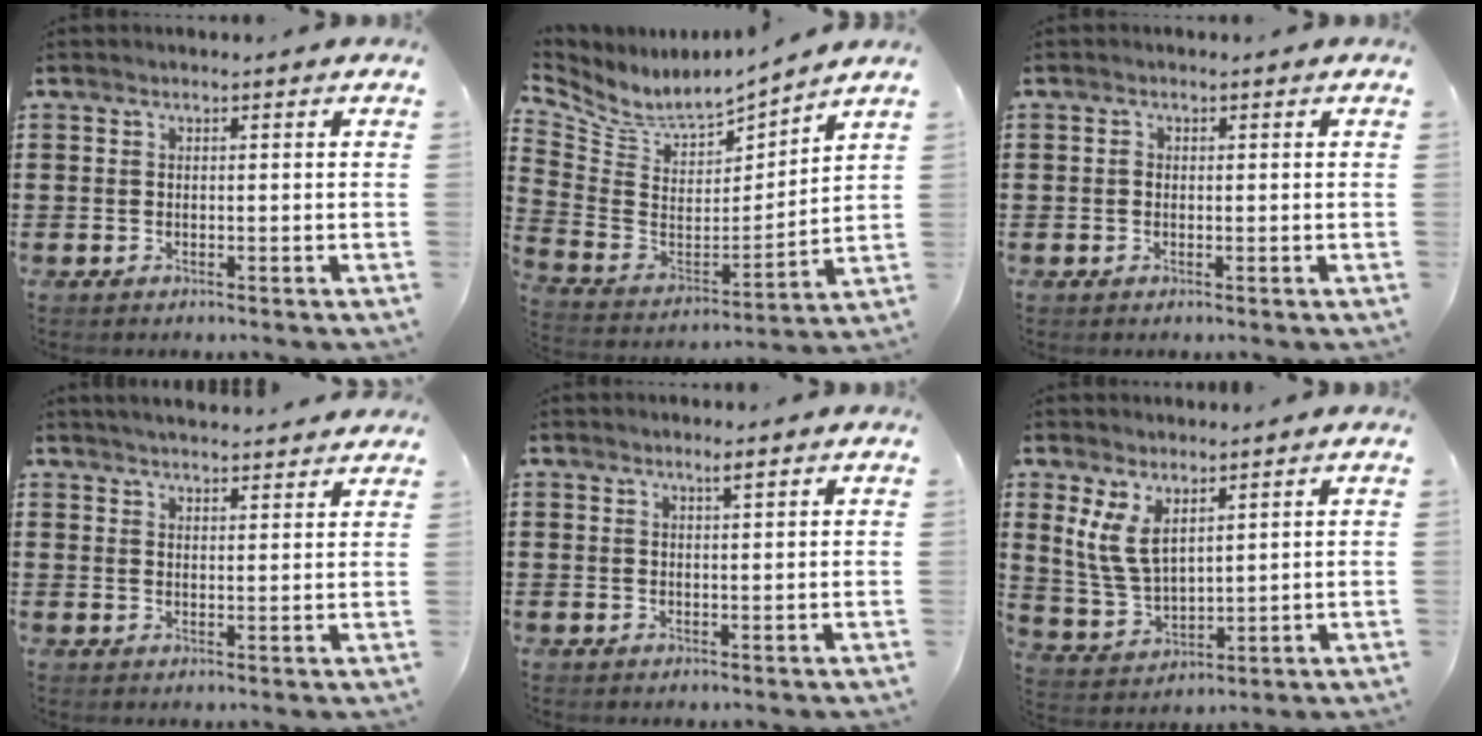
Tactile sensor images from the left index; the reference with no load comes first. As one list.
[{"total": 5.6, "force": [5.0, 1.6, 2.0], "torque": [-0.069, -0.043, 0.081]}, {"total": 0.7, "force": [-0.1, 0.5, 0.4], "torque": [-0.011, 0.001, -0.001]}, {"total": 2.8, "force": [2.8, -0.2, 0.3], "torque": [-0.013, -0.008, 0.051]}, {"total": 1.6, "force": [1.1, 0.1, 1.1], "torque": [-0.024, 0.001, 0.019]}, {"total": 7.1, "force": [3.6, 3.7, 4.9], "torque": [-0.129, -0.005, 0.064]}]